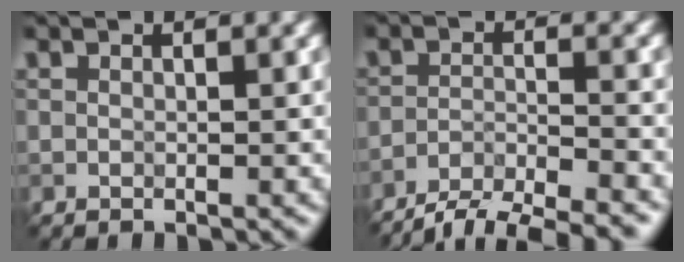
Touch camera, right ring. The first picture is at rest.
{"total": 6.6, "force": [-5.8, 1.3, 2.9], "torque": [-0.048, -0.012, -0.094]}